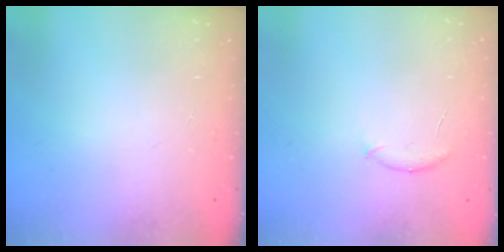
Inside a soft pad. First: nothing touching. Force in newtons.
{"total": 6.4, "press": 6.3, "slide": 1.5}